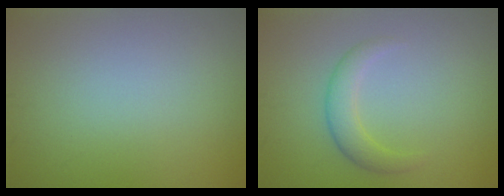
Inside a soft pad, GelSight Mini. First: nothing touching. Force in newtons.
{"total": 2.4, "press": 2.4, "slide": 0.1}